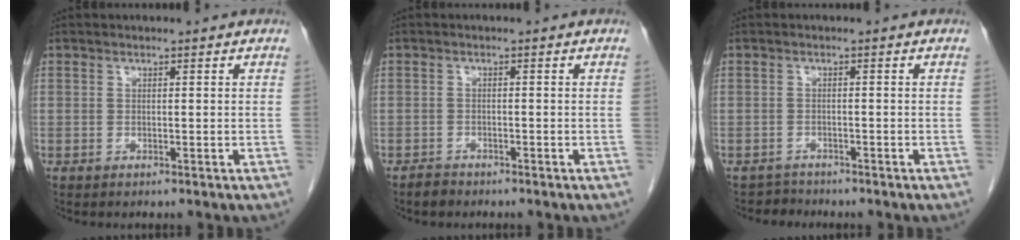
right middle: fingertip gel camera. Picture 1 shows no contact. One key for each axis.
{"total": 1.3, "fx": -1.2, "fy": 0.5, "fz": 0.2, "tx": -0.012, "ty": -0.002, "tz": -0.019}
{"total": 1.7, "fx": -1.4, "fy": 0.3, "fz": -0.9, "tx": 0.015, "ty": -0.005, "tz": -0.026}